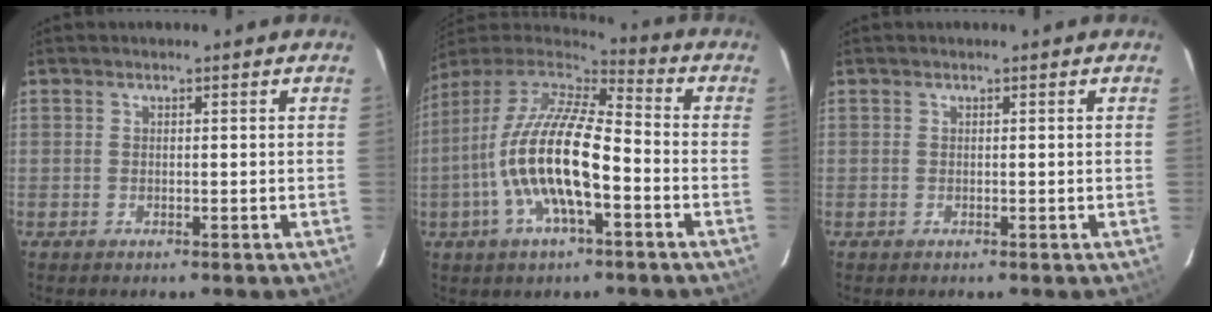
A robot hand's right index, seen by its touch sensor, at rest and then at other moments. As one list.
[{"total": 17.7, "force": [-4.8, 5.4, 16.2], "torque": [-0.306, -0.012, -0.094]}, {"total": 0.0}]